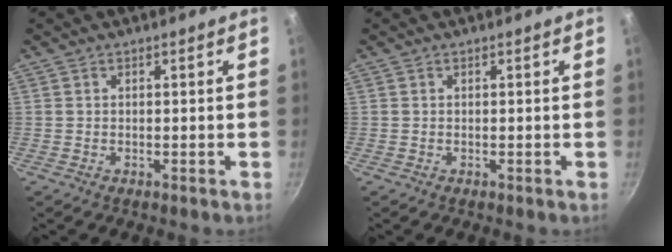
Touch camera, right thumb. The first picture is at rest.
{"total": 0.0}